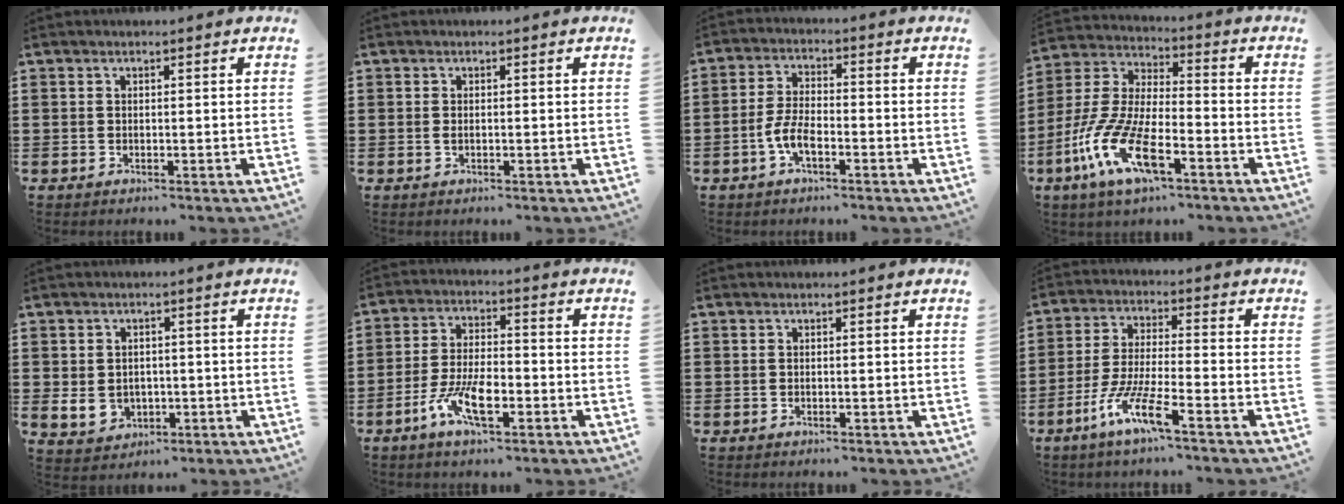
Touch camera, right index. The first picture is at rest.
{"total": 0.8, "force": [0.0, 0.2, 0.7], "torque": [-0.015, -0.002, 0.001]}
{"total": 5.1, "force": [-2.2, 2.0, 4.1], "torque": [-0.105, -0.004, -0.050]}
{"total": 12.6, "force": [-6.6, 4.2, 9.9], "torque": [-0.249, -0.015, -0.135]}
{"total": 3.3, "force": [-0.3, 2.9, 1.6], "torque": [-0.039, 0.006, -0.008]}
{"total": 8.1, "force": [-3.8, 2.8, 6.5], "torque": [-0.149, -0.012, -0.075]}
{"total": 0.0}
{"total": 8.4, "force": [-5.5, 0.5, 6.4], "torque": [-0.149, -0.015, -0.110]}